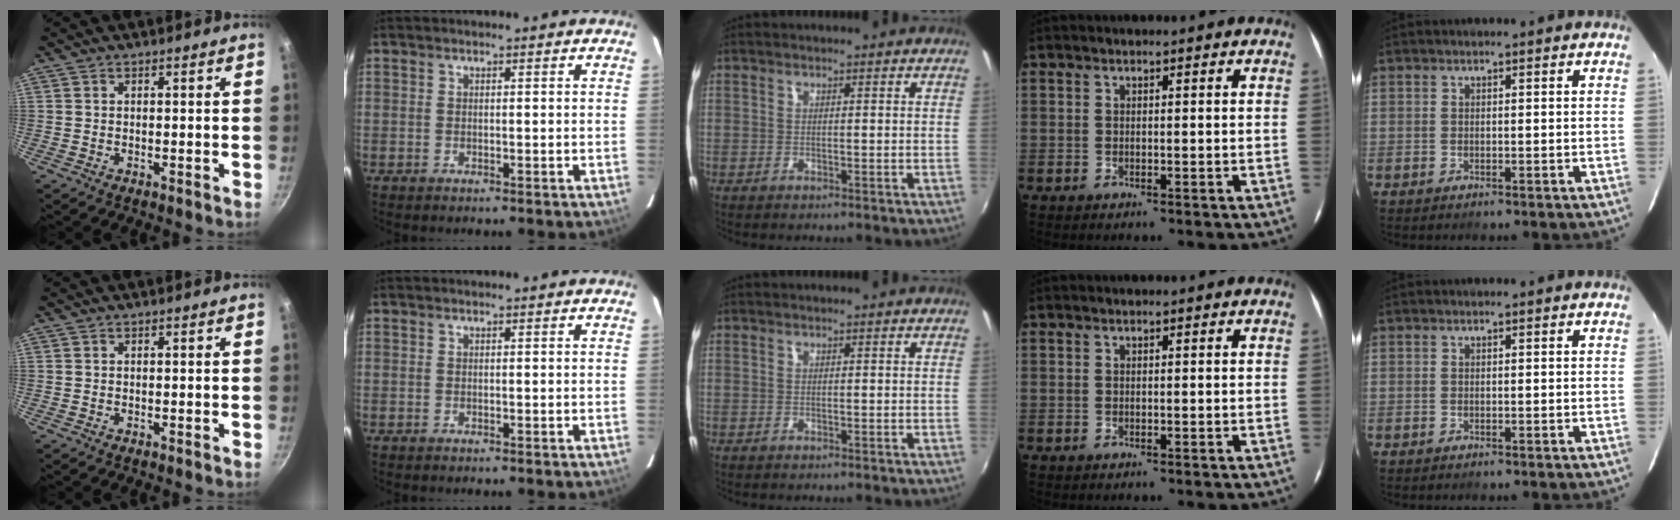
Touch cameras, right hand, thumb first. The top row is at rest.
{}